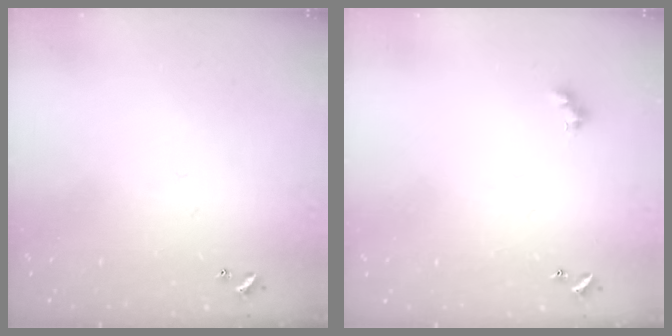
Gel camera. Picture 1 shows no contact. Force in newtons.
{"total": 3.0, "press": 2.9, "slide": 0.5}